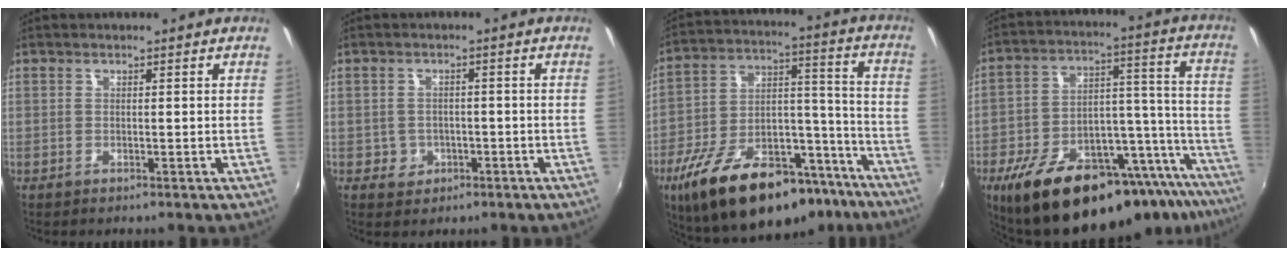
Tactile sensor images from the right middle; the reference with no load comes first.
{"total": 4.3, "force": [-1.3, 3.9, 1.0], "torque": [-0.030, 0.003, -0.012]}
{"total": 27.6, "force": [-18.6, 12.2, 16.3], "torque": [-0.272, 0.014, -0.267]}
{"total": 30.2, "force": [-22.1, 10.7, 17.6], "torque": [-0.253, 0.010, -0.310]}